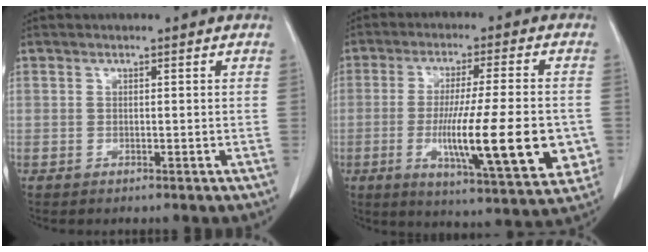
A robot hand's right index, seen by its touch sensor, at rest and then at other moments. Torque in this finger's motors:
{"motor_torque": [1.53, -0.61, 0.59, 0.13]}